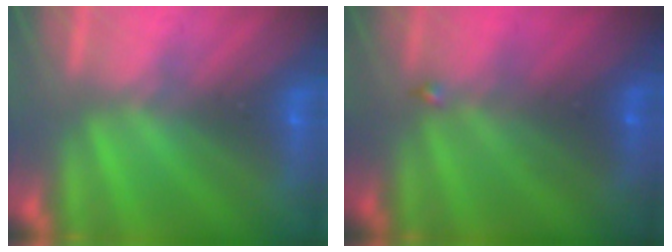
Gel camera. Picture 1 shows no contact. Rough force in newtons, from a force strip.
{"total": 1.9}